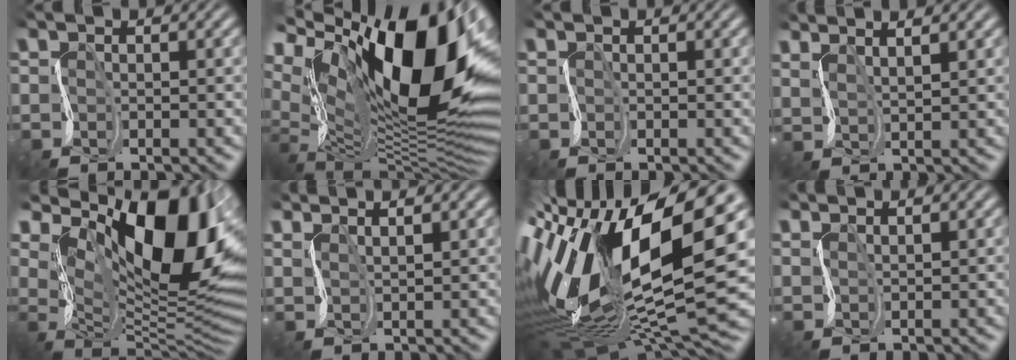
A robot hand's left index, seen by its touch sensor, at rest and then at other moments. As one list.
[{"total": 17.8, "force": [6.2, 7.7, 14.9], "torque": [-0.242, 0.029, 0.119]}, {"total": 0.0}, {"total": 3.3, "force": [3.1, 0.5, 1.1], "torque": [-0.015, 0.020, 0.037]}, {"total": 14.5, "force": [6.2, 6.8, 11.1], "torque": [-0.171, -0.003, 0.119]}, {"total": 3.0, "force": [2.8, 0.5, 1.0], "torque": [-0.009, 0.020, 0.032]}, {"total": 15.6, "force": [2.2, 6.8, 13.9], "torque": [-0.290, 0.010, 0.044]}, {"total": 1.5, "force": [1.5, 0.1, 0.1], "torque": [0.006, 0.014, 0.021]}]